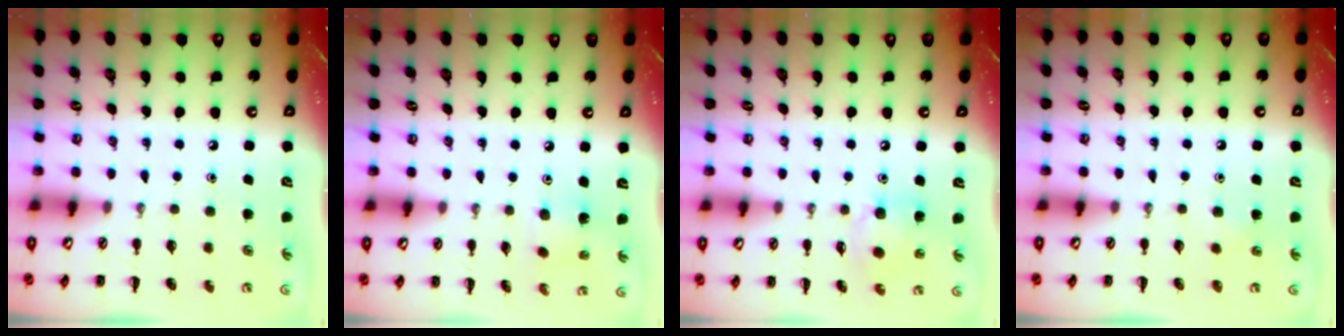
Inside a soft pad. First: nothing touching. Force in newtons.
{"total": 2.1, "press": 1.9, "slide": 0.9}
{"total": 9.2, "press": 9.1, "slide": 0.9}
{"total": 3.4, "press": 3.2, "slide": 1.2}